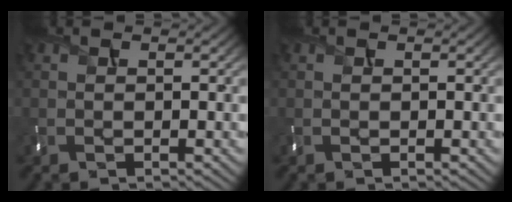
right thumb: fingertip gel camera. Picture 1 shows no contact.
{"total": 0.0}